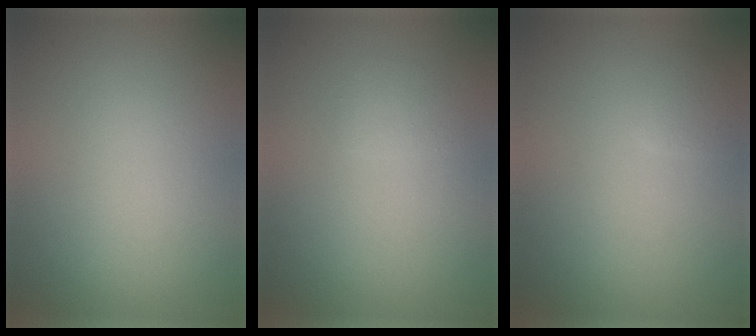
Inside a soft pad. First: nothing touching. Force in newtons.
{"total": 1.0, "press": 1.0, "slide": 0.1}
{"total": 1.0, "press": 1.0, "slide": 0.0}